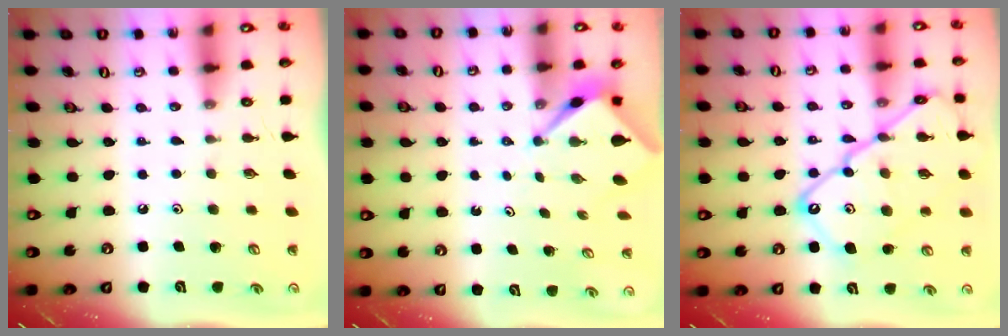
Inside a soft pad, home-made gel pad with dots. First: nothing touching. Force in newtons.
{"total": 2.5, "press": 2.5, "slide": 0.2}
{"total": 19.1, "press": 19.0, "slide": 1.8}